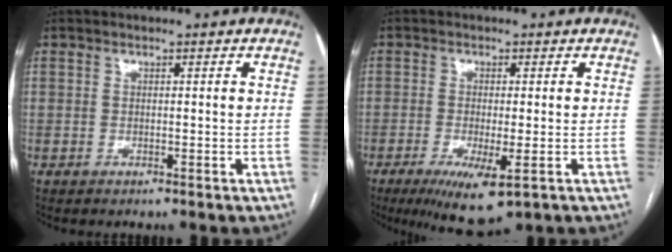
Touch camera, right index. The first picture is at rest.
{"total": 7.7, "force": [-3.7, 1.6, 6.6], "torque": [-0.109, -0.021, -0.053]}